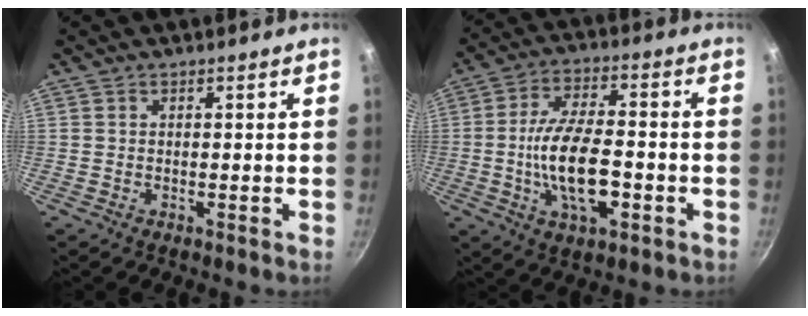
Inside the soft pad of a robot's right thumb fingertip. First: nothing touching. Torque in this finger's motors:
{"motor_torque": [2.34, 2.57, 2.11, -0.67, 0.73]}